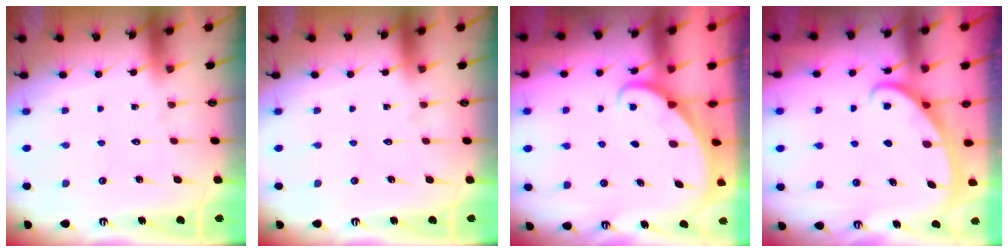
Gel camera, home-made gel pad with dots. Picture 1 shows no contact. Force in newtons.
{"total": 0.0}
{"total": 1.5, "press": 1.5, "slide": 0.0}
{"total": 2.8, "press": 2.8, "slide": 0.3}